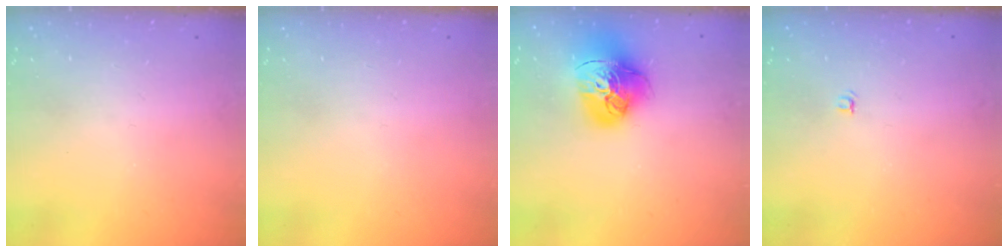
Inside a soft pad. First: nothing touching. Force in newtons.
{"total": 0.0}
{"total": 18.6, "press": 18.5, "slide": 2.1}
{"total": 3.4, "press": 3.4, "slide": 0.3}